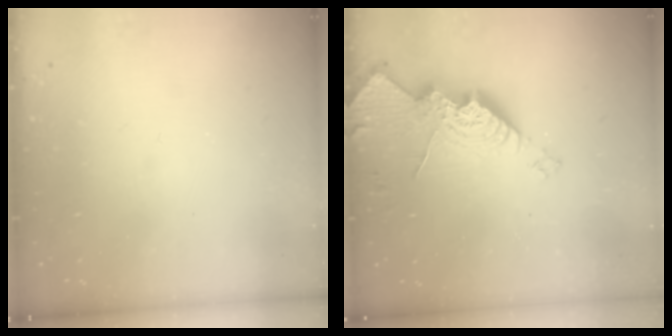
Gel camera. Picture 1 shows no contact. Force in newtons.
{"total": 14.8, "press": 14.7, "slide": 1.5}